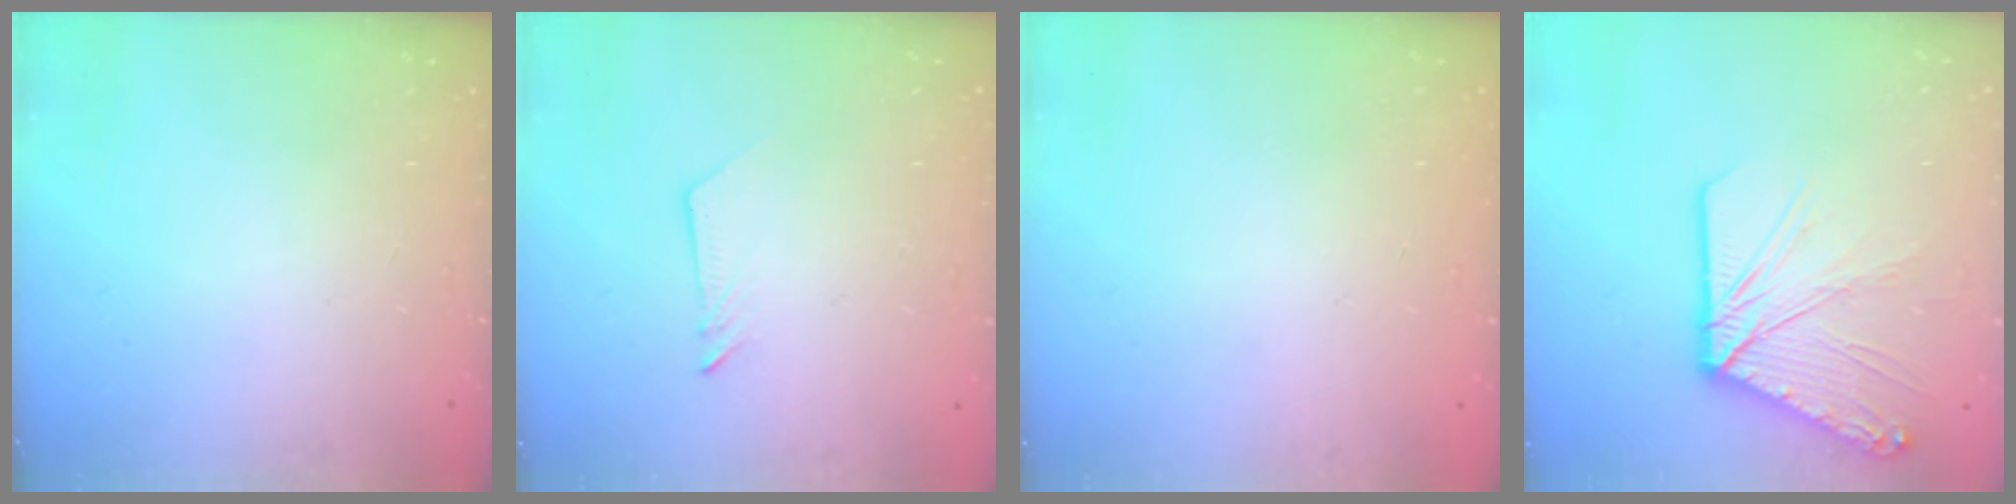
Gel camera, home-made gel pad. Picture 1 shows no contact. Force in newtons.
{"total": 2.5, "press": 2.5, "slide": 0.2}
{"total": 0.0}
{"total": 14.4, "press": 14.3, "slide": 2.1}